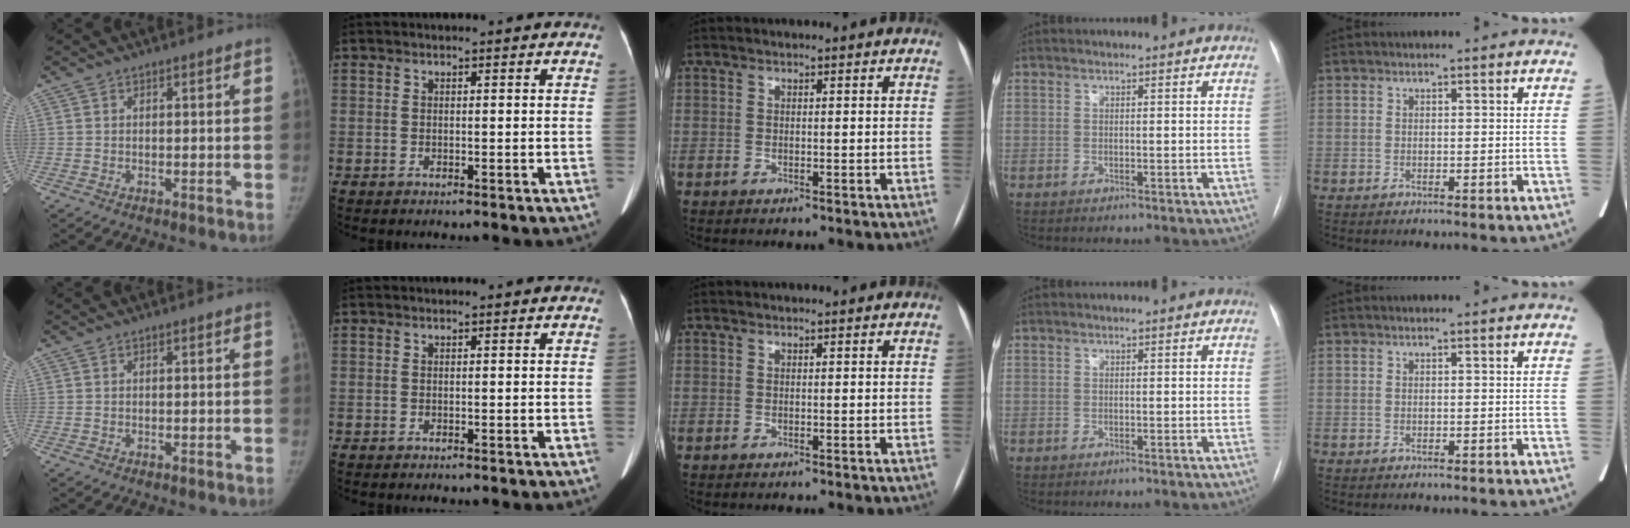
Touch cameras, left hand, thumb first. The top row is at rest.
{}